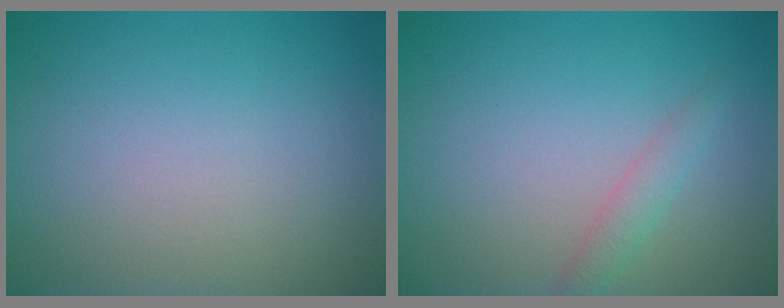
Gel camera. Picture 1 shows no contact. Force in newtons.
{"total": 1.5, "press": 1.5, "slide": 0.0}